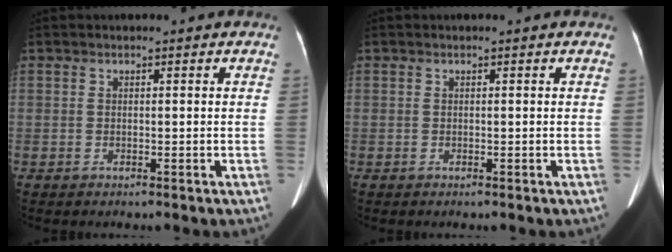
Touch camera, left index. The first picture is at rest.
{"total": 0.0}